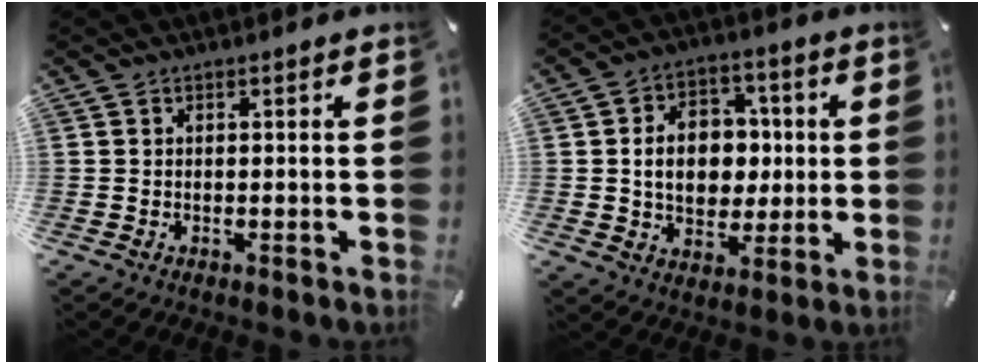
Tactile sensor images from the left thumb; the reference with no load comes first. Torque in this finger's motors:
{"motor_torque": [2.32, 2.30, 1.05, -0.90, 0.43]}